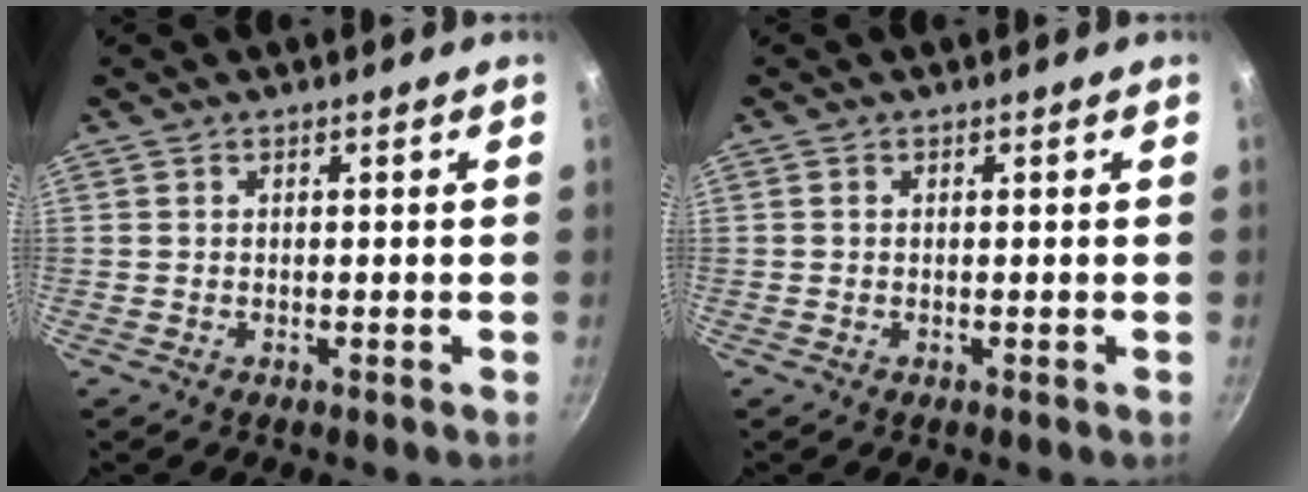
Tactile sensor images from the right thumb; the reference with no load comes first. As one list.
[{"total": 0.0}]